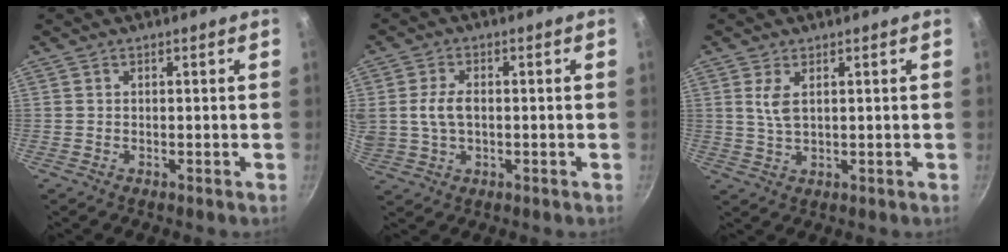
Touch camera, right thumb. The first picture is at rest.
{"total": 7.1, "force": [0.4, 4.6, 5.4], "torque": [-0.104, 0.008, 0.005]}
{"total": 3.7, "force": [1.3, 1.7, 3.0], "torque": [-0.061, -0.010, 0.028]}